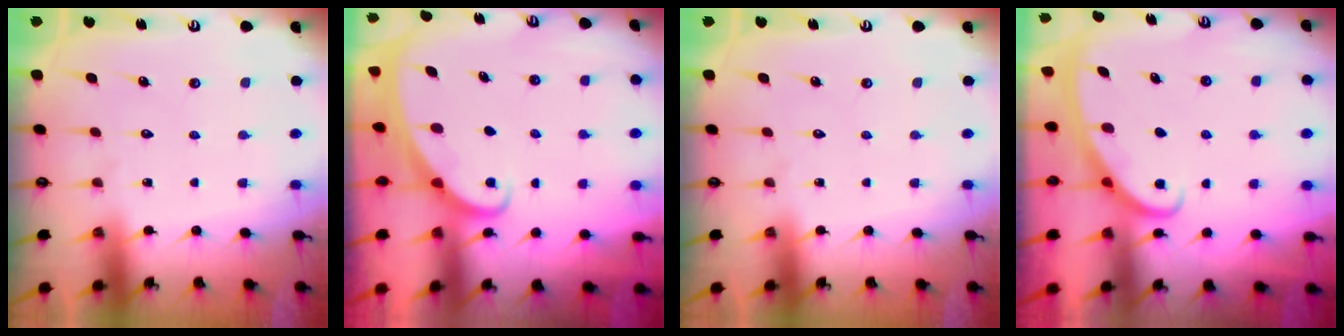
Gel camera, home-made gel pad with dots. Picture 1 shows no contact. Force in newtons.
{"total": 1.5, "press": 1.5, "slide": 0.1}
{"total": 0.0}
{"total": 2.9, "press": 2.9, "slide": 0.4}